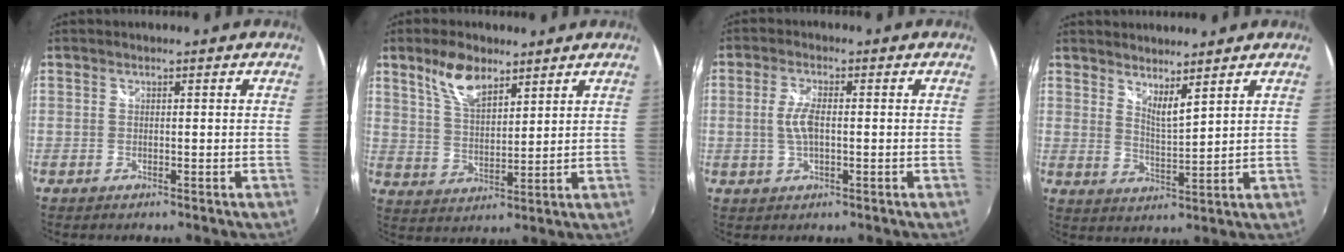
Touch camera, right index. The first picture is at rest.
{"total": 8.4, "force": [5.6, 3.7, 5.1], "torque": [-0.095, 0.011, 0.109]}
{"total": 4.5, "force": [-0.2, 1.8, 4.1], "torque": [-0.085, 0.000, -0.003]}
{"total": 5.2, "force": [4.5, 0.4, 2.6], "torque": [-0.040, -0.008, 0.070]}